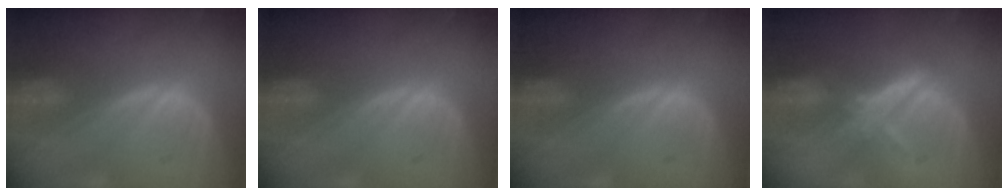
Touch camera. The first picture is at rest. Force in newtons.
{"total": 0.0}
{"total": 0.0}
{"total": 5.5, "press": 5.1, "slide": 2.2}